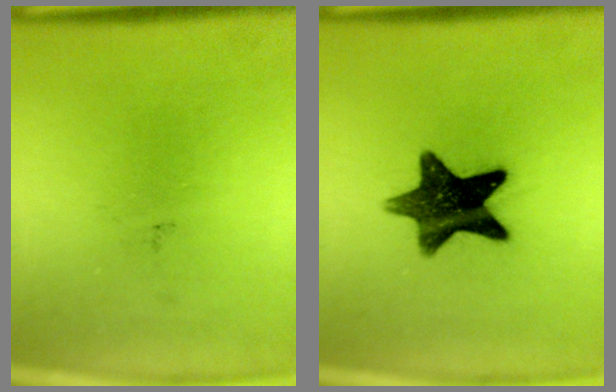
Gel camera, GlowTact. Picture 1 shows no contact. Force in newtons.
{"total": 12.6}